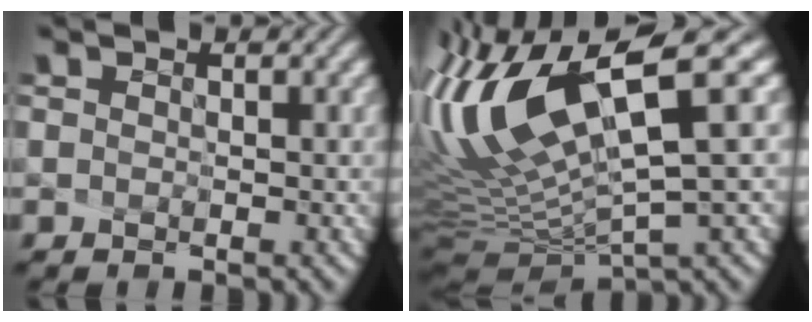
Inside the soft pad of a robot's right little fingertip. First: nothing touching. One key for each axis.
{"total": 12.5, "fx": 2.5, "fy": 2.1, "fz": 12.1, "tx": -0.253, "ty": 0.004, "tz": 0.081}